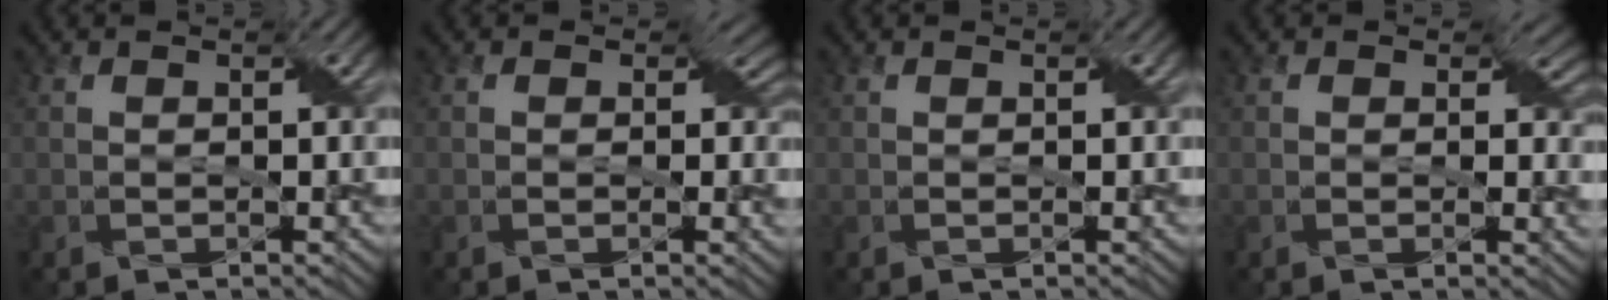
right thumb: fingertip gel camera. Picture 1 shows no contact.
{"total": 2.9, "force": [0.4, 2.2, 1.9], "torque": [-0.022, -0.008, 0.004]}
{"total": 0.0}
{"total": 3.4, "force": [0.7, 2.3, 2.4], "torque": [-0.030, -0.008, 0.010]}